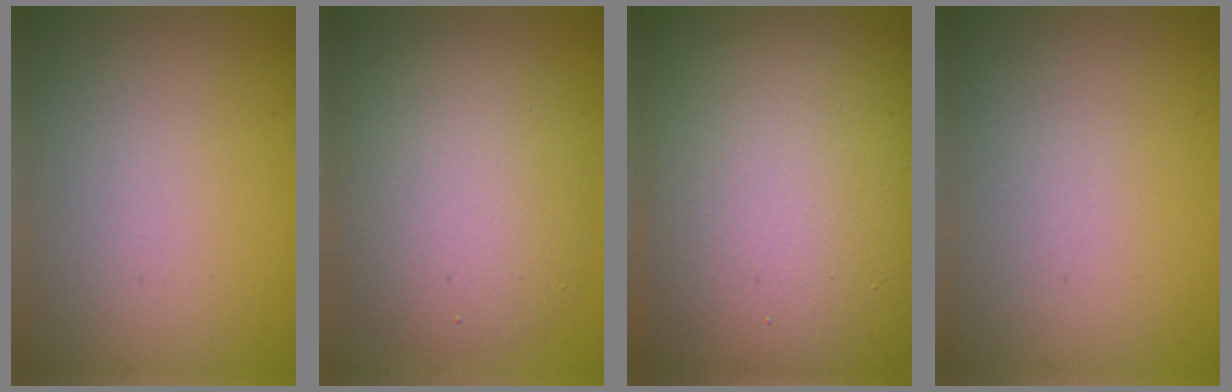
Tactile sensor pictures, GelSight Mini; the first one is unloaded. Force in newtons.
{"total": 6.8, "press": 6.8, "slide": 0.3}
{"total": 23.5, "press": 23.4, "slide": 1.6}
{"total": 0.0}